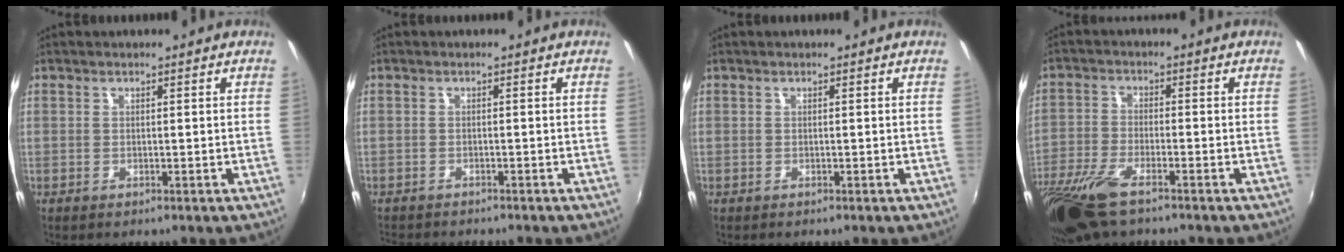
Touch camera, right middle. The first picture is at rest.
{"total": 4.1, "force": [-3.8, 0.7, 1.1], "torque": [-0.033, -0.018, -0.064]}
{"total": 0.0}
{"total": 11.9, "force": [-8.2, 3.6, 7.8], "torque": [-0.183, -0.039, -0.165]}